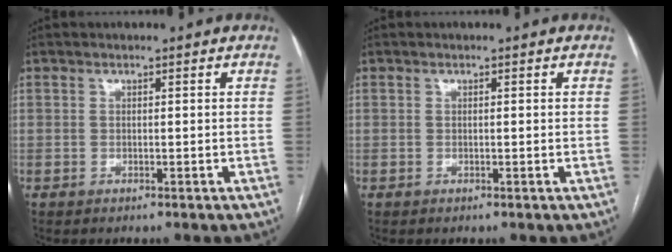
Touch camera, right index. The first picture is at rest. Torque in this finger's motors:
{"motor_torque": [-0.23, 0.11, -0.01, -0.01]}